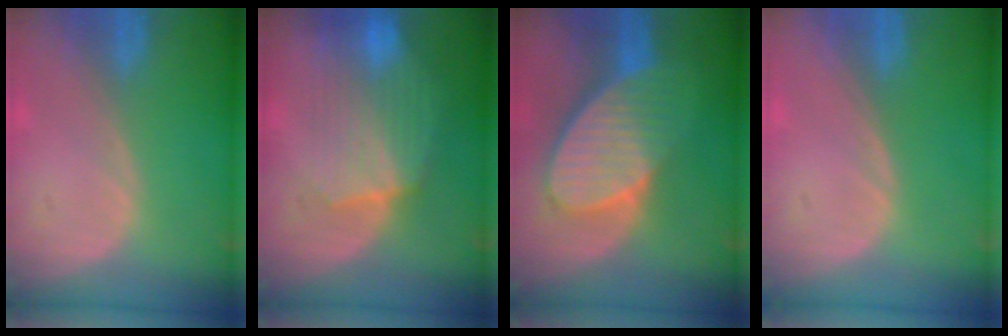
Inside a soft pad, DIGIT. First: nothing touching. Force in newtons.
{"total": 8.2, "press": 8.1, "slide": 1.3}
{"total": 9.6, "press": 8.4, "slide": 4.6}
{"total": 0.0}